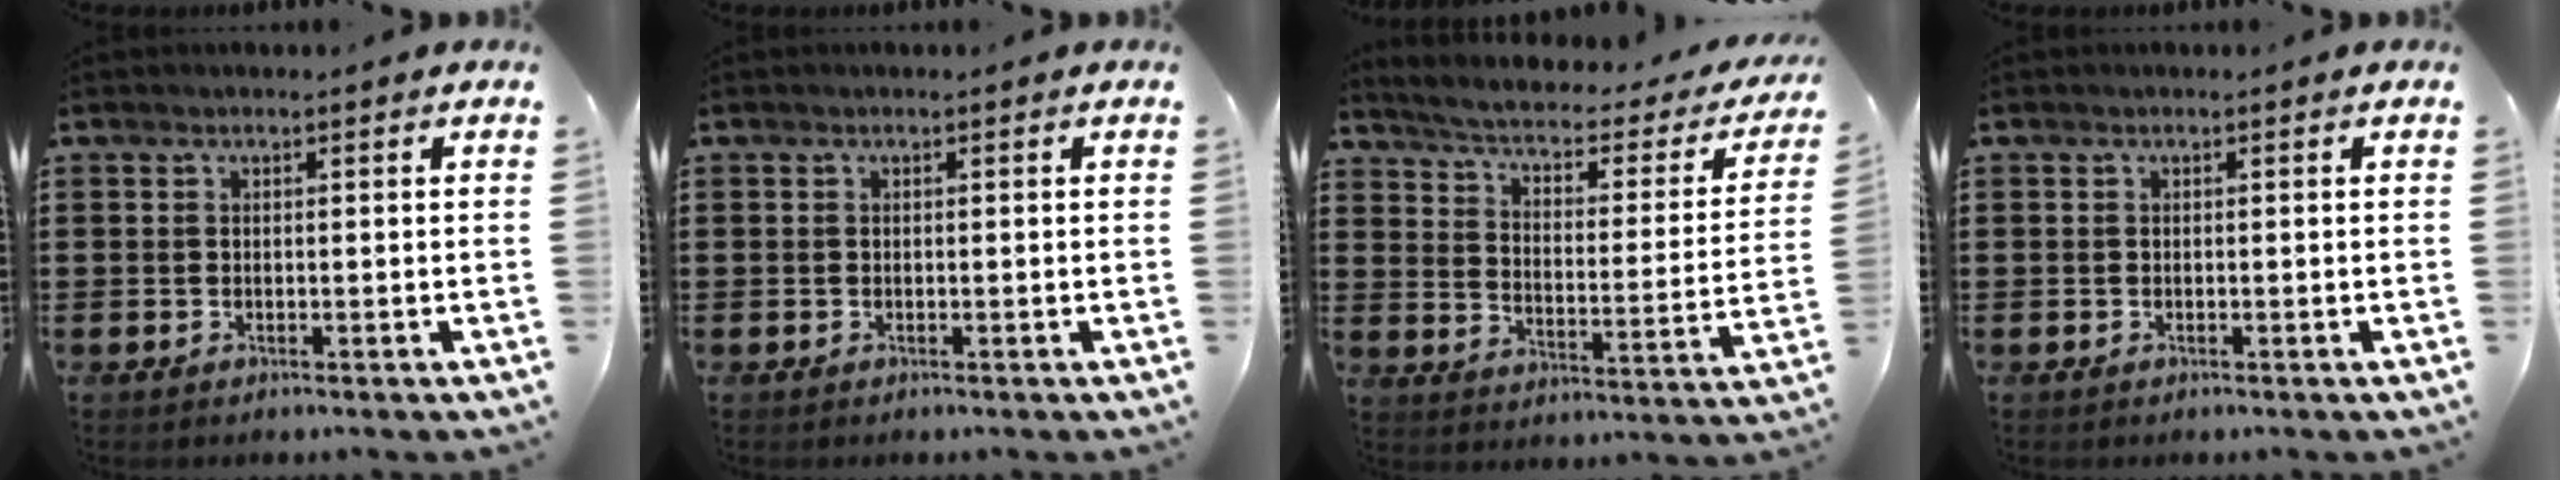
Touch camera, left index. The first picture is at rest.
{"total": 0.0}
{"total": 2.8, "force": [1.9, 0.8, 2.0], "torque": [-0.052, -0.023, 0.021]}
{"total": 0.0}